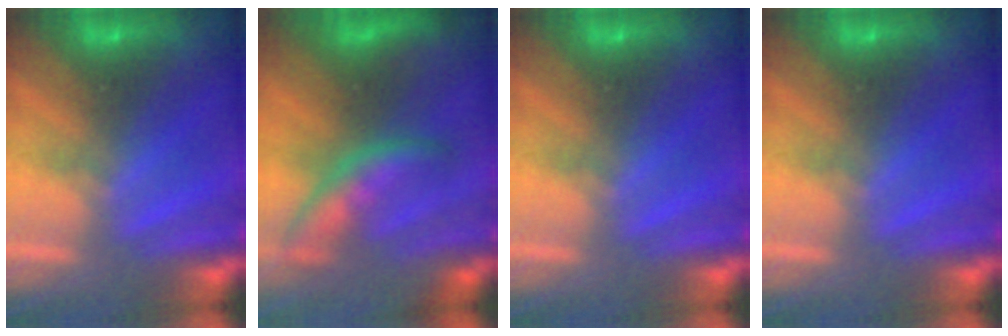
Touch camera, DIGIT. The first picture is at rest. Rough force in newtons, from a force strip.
{"total": 8.5}
{"total": 0.0}
{"total": 0.0}